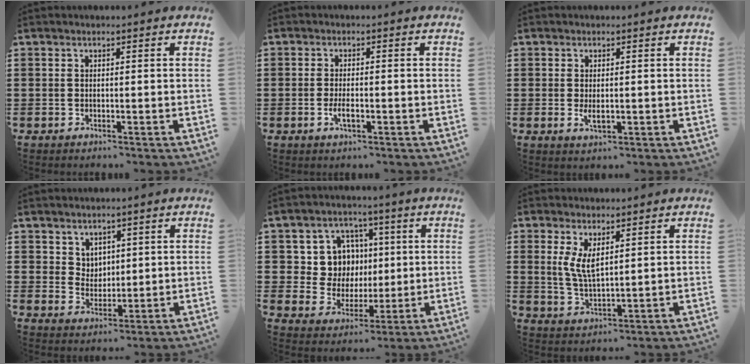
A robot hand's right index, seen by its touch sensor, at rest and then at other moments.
{"total": 2.6, "force": [-0.9, 0.7, 2.3], "torque": [-0.048, -0.005, -0.017]}
{"total": 2.2, "force": [-0.1, 0.8, 2.0], "torque": [-0.039, -0.001, -0.001]}
{"total": 3.8, "force": [2.5, 2.8, 0.5], "torque": [-0.022, 0.007, 0.048]}
{"total": 9.0, "force": [1.8, 8.1, 3.3], "torque": [-0.087, 0.014, 0.038]}
{"total": 4.8, "force": [1.9, 1.9, 3.9], "torque": [-0.089, -0.002, 0.032]}